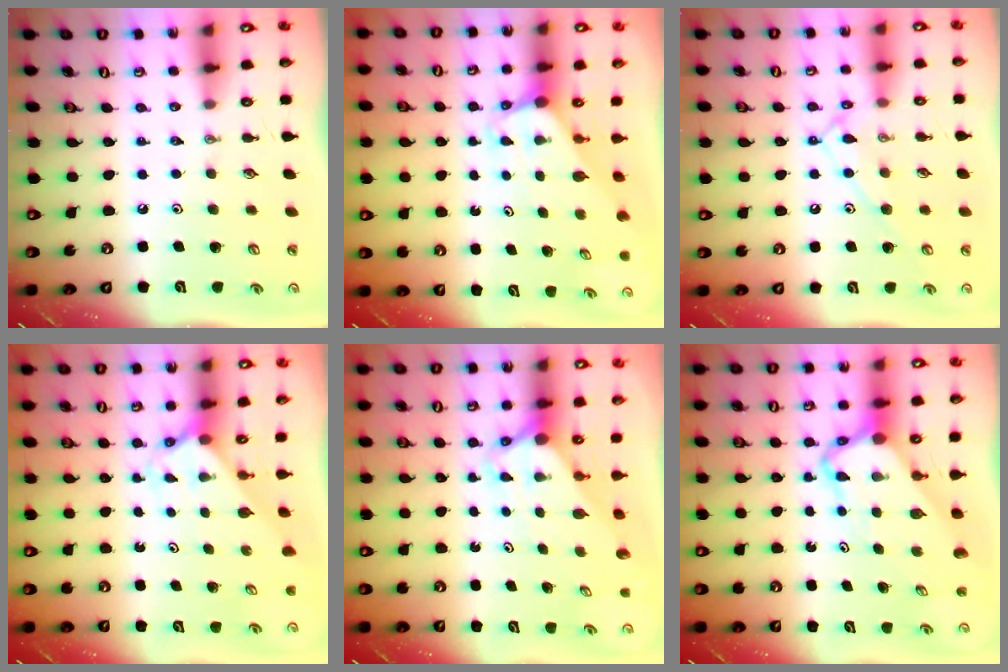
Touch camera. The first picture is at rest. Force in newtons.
{"total": 2.9, "press": 2.9, "slide": 0.1}
{"total": 12.0, "press": 12.0, "slide": 0.8}
{"total": 2.1, "press": 2.1, "slide": 0.1}
{"total": 3.1, "press": 3.1, "slide": 0.3}
{"total": 6.2, "press": 6.2, "slide": 0.6}